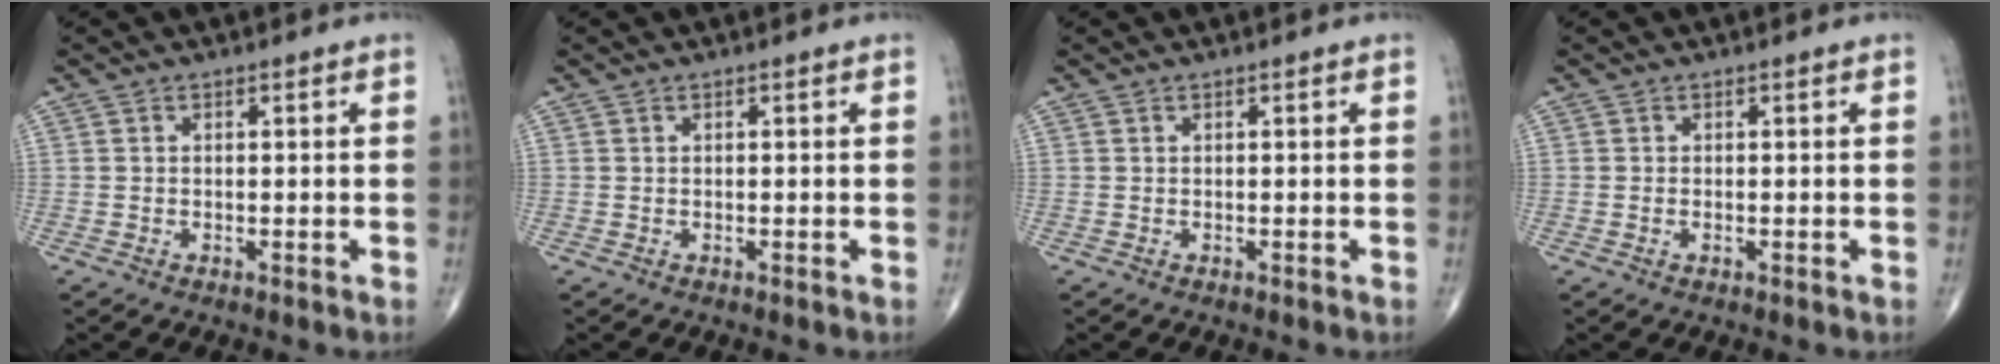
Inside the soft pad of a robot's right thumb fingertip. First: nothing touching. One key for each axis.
{"total": 0.0}
{"total": 0.0}
{"total": 0.6, "fx": -0.2, "fy": 0.3, "fz": 0.5, "tx": -0.012, "ty": 0.003, "tz": -0.003}